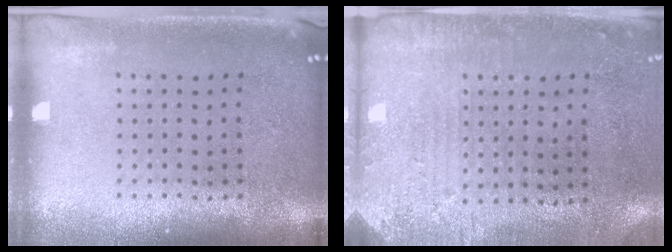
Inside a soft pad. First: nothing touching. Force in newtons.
{"total": 2.8, "press": 2.3, "slide": 1.7}